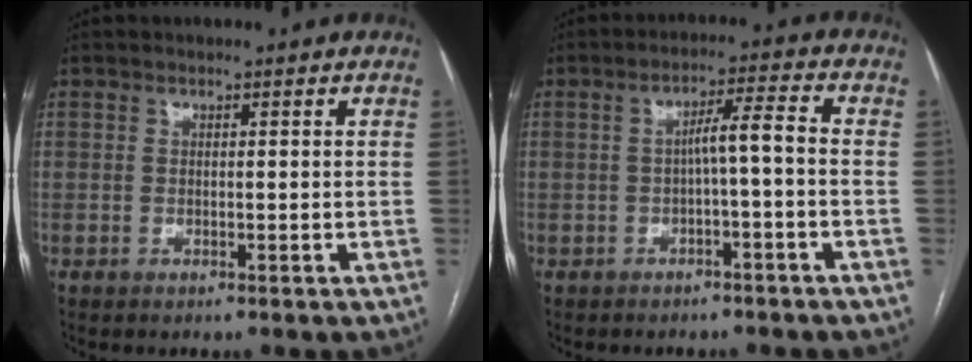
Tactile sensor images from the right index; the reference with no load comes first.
{"total": 4.6, "force": [-0.9, 0.1, 4.5], "torque": [-0.071, 0.020, -0.012]}